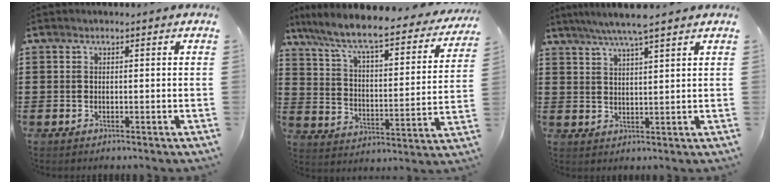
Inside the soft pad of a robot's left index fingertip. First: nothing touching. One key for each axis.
{"total": 8.4, "fx": 7.0, "fy": 0.6, "fz": 4.5, "tx": -0.116, "ty": -0.053, "tz": 0.113}
{"total": 5.3, "fx": 4.3, "fy": -0.3, "fz": 3.0, "tx": -0.069, "ty": -0.007, "tz": 0.076}